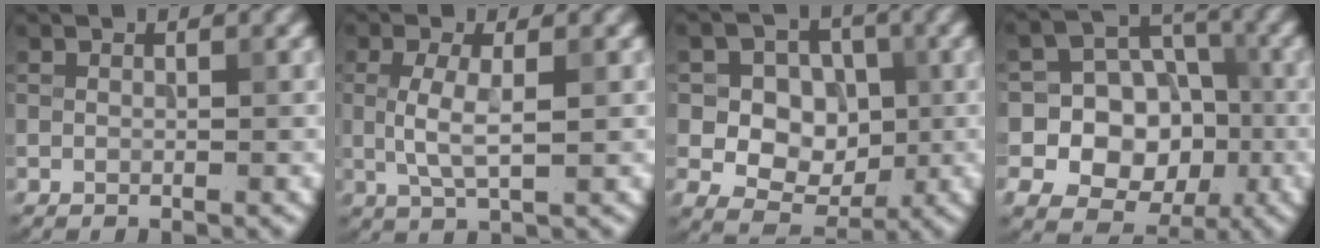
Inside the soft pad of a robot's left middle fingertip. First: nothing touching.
{"total": 3.3, "force": [0.1, 1.0, 3.2], "torque": [-0.072, -0.002, 0.002]}
{"total": 7.2, "force": [0.7, 6.0, 3.9], "torque": [-0.052, 0.017, -0.006]}
{"total": 13.3, "force": [-2.6, 12.4, 4.1], "torque": [-0.107, 0.016, -0.053]}